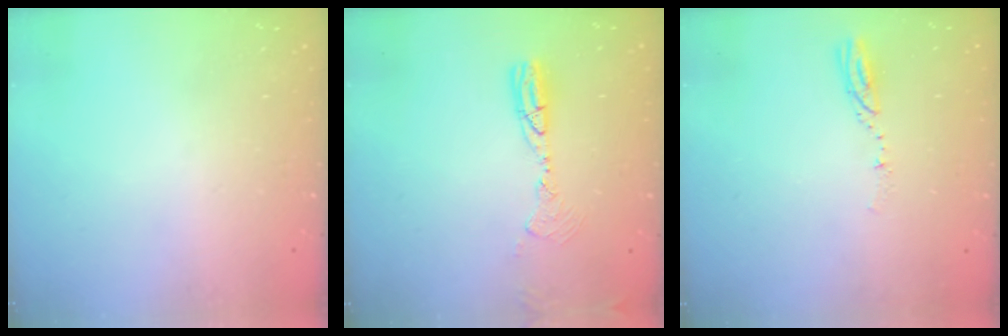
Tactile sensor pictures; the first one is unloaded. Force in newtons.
{"total": 9.2, "press": 9.0, "slide": 2.2}
{"total": 3.9, "press": 3.9, "slide": 0.4}